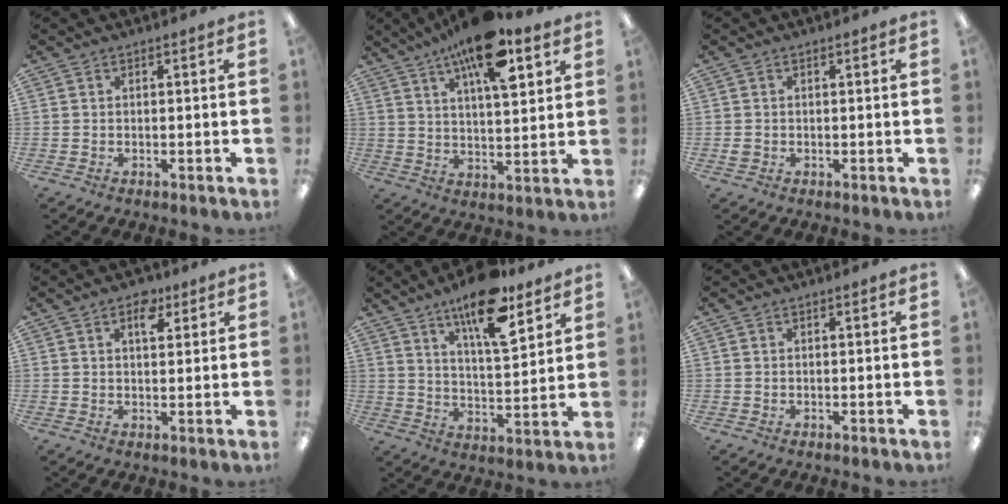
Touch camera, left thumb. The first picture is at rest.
{"total": 16.4, "force": [10.0, 5.9, 11.6], "torque": [-0.186, -0.040, 0.163]}
{"total": 1.2, "force": [0.1, 1.0, 0.6], "torque": [-0.012, 0.005, 0.000]}
{"total": 5.5, "force": [2.9, 2.8, 3.6], "torque": [-0.039, -0.009, 0.044]}
{"total": 15.5, "force": [10.9, 4.8, 9.9], "torque": [-0.153, -0.059, 0.179]}
{"total": 0.0}